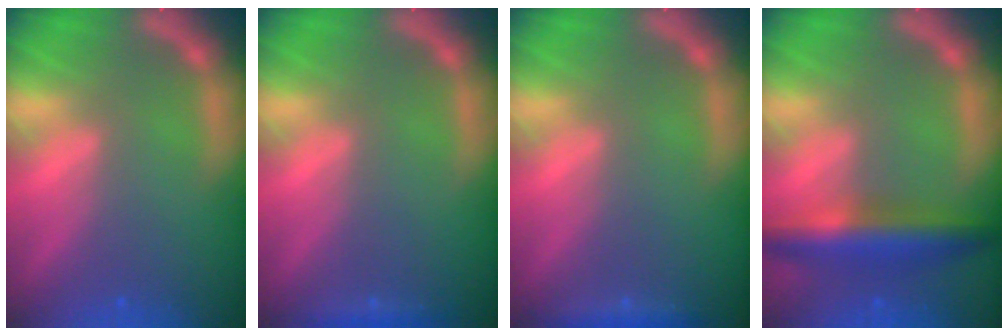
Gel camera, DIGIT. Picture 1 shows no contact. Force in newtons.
{"total": 0.9}
{"total": 1.4}
{"total": 5.9}